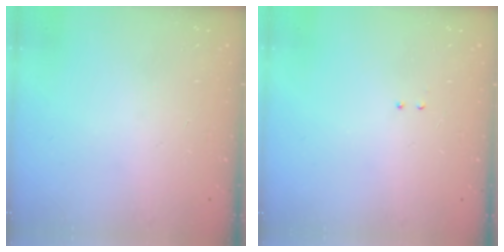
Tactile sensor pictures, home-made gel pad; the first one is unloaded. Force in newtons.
{"total": 2.1, "press": 2.0, "slide": 0.6}